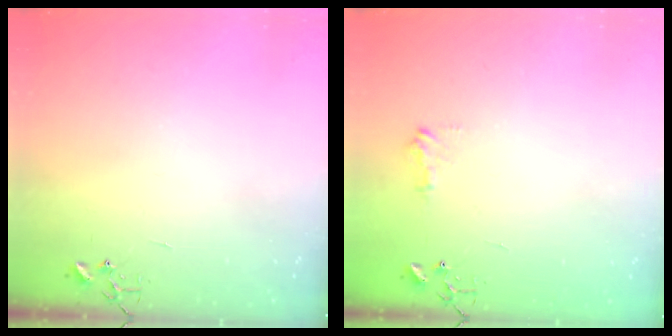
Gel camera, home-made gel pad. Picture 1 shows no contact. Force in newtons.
{"total": 7.9, "press": 7.9, "slide": 0.6}